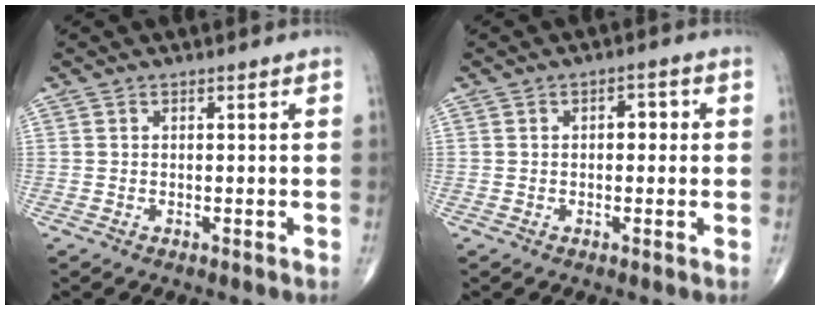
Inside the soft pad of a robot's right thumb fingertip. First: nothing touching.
{"total": 2.6, "force": [0.2, 1.6, 2.1], "torque": [-0.016, 0.010, -0.003]}